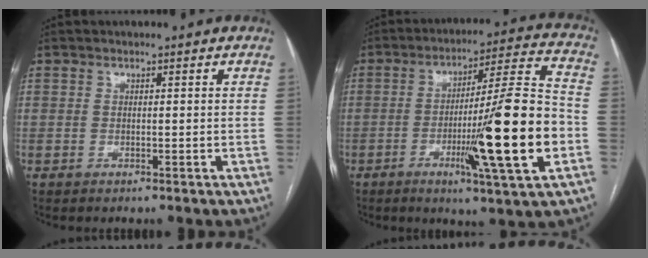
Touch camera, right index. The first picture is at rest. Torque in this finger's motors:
{"motor_torque": [2.14, 0.00, 1.05, 0.21]}